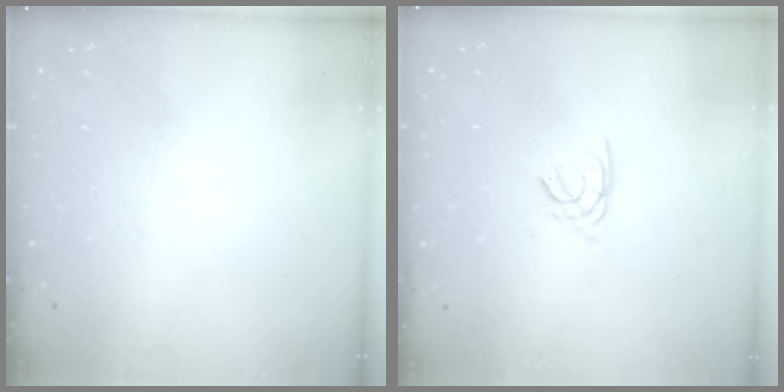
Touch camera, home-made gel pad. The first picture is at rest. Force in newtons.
{"total": 1.4, "press": 1.4, "slide": 0.4}